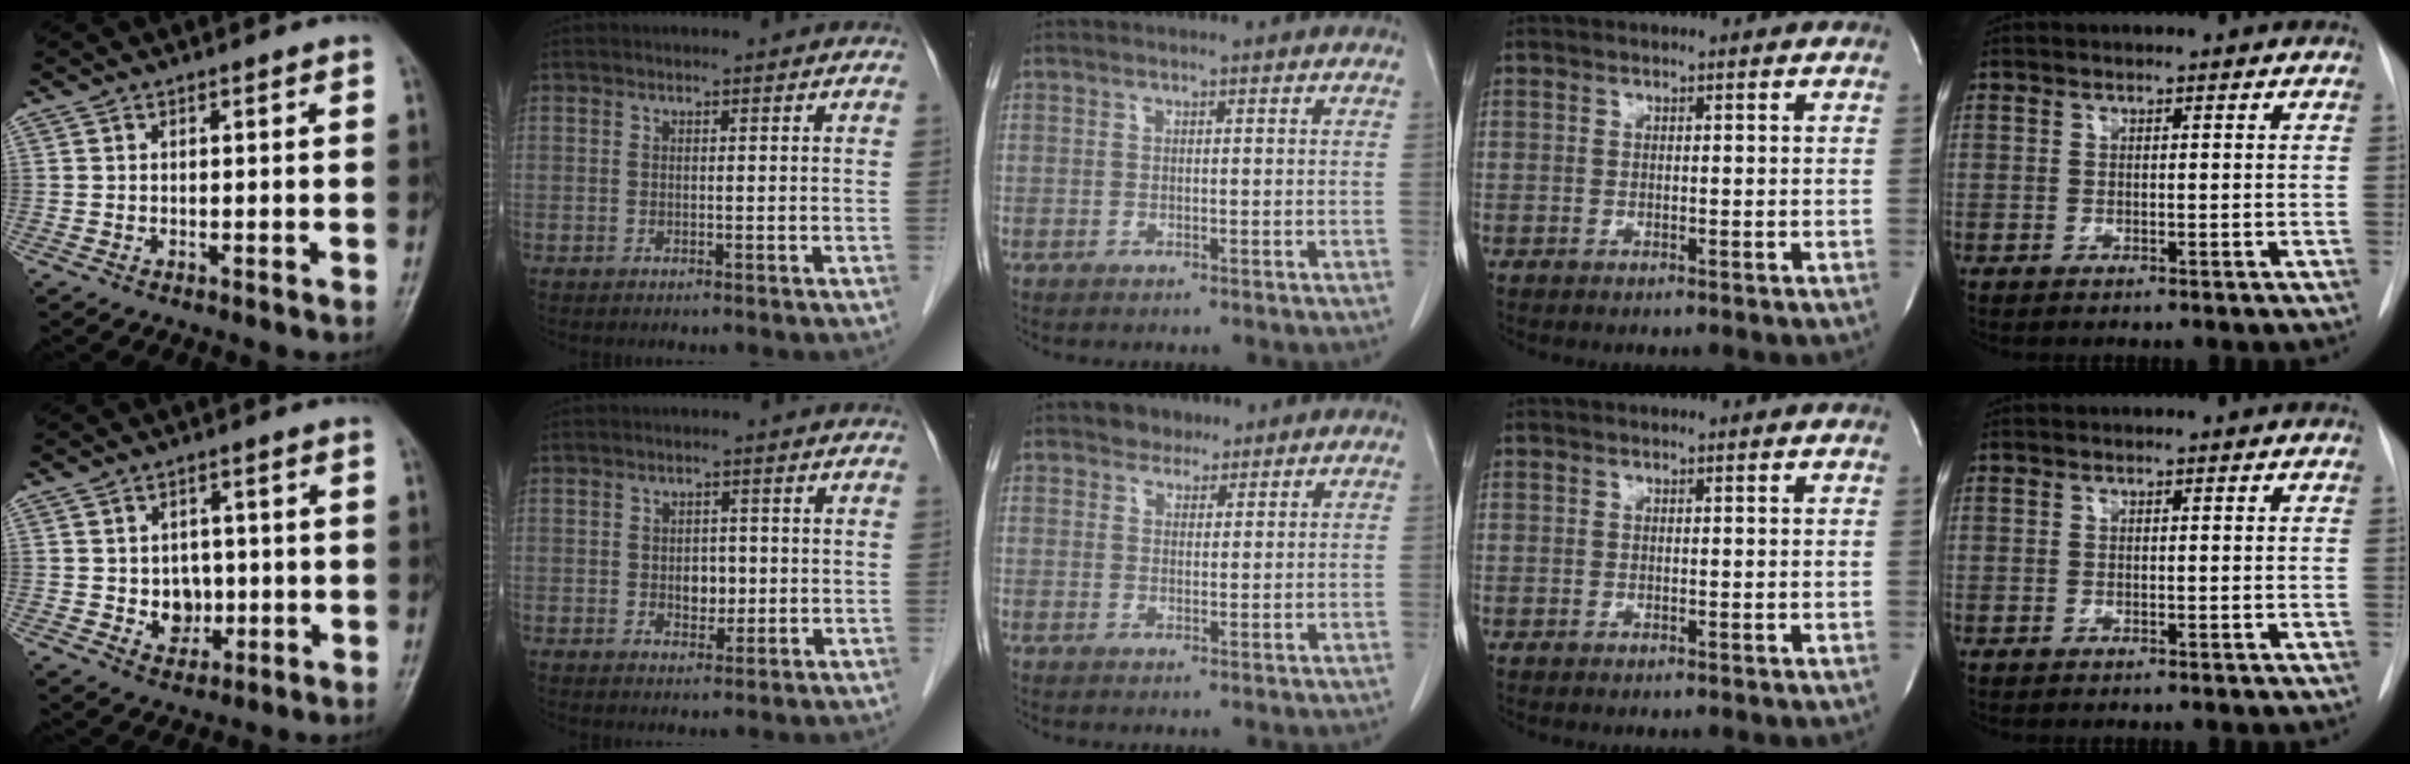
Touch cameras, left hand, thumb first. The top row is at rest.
{"thumb": {"total": 5.7, "force": [-0.4, 4.8, 3.1], "torque": [-0.014, 0.003, 0.002]}, "index": {"total": 2.8, "force": [-0.2, 2.1, 1.9], "torque": [-0.026, 0.004, 0.001]}, "middle": {"total": 2.9, "force": [2.2, 1.8, 0.4], "torque": [-0.007, 0.005, 0.034]}}